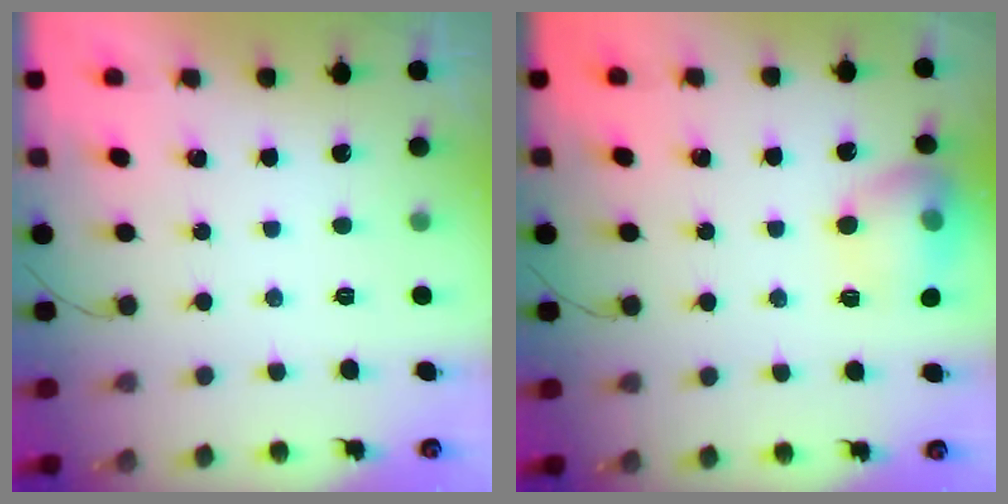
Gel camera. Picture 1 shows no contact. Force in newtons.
{"total": 13.1, "press": 13.0, "slide": 1.1}